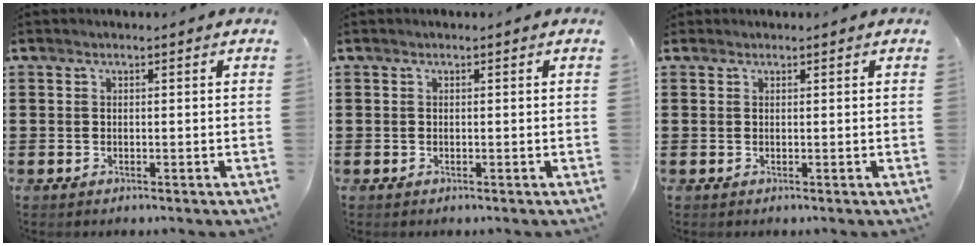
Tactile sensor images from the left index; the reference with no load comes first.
{"total": 0.0}
{"total": 0.5, "force": [0.5, 0.3, 0.0], "torque": [-0.003, 0.001, 0.009]}